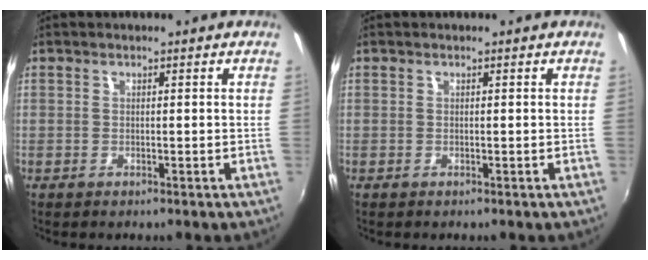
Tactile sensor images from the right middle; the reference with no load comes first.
{"total": 0.0}